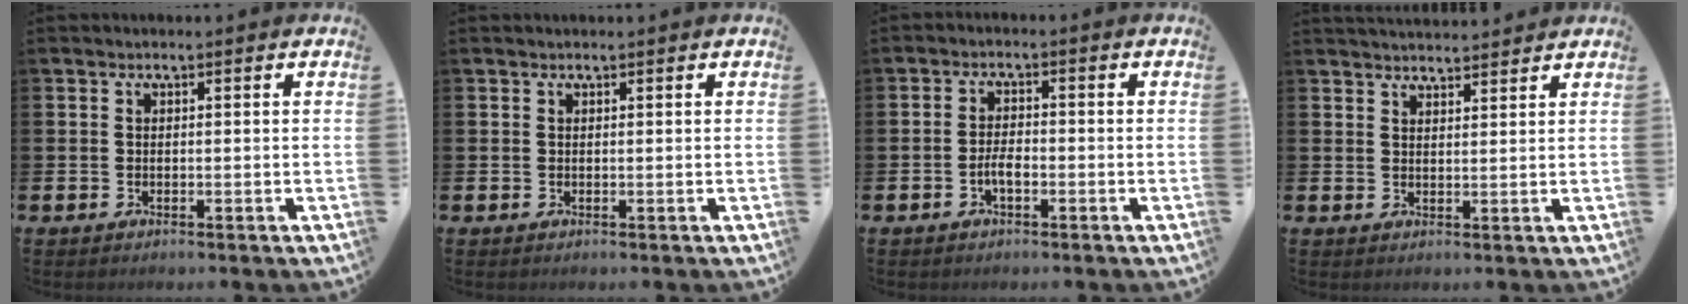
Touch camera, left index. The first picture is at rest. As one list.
[{"total": 0.0}, {"total": 2.4, "force": [-0.9, 0.9, 2.0], "torque": [-0.034, 0.004, -0.019]}, {"total": 3.9, "force": [3.8, 0.3, -0.1], "torque": [-0.006, -0.021, 0.071]}]